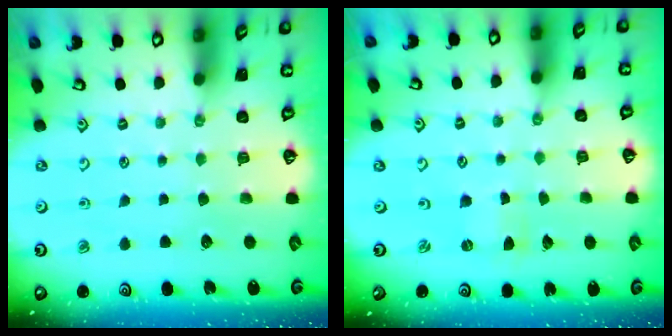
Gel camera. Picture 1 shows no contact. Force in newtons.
{"total": 0.0}